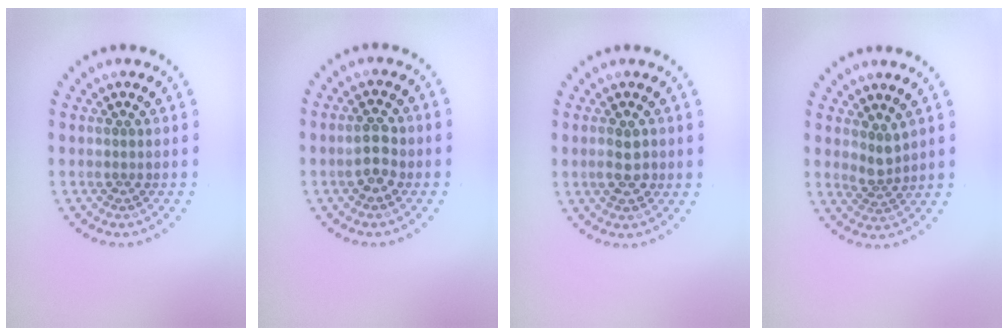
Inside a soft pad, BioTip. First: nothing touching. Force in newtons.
{"total": 2.6, "press": 2.6, "slide": 0.2}
{"total": 2.0, "press": 2.0, "slide": 0.2}
{"total": 1.9, "press": 1.5, "slide": 1.1}